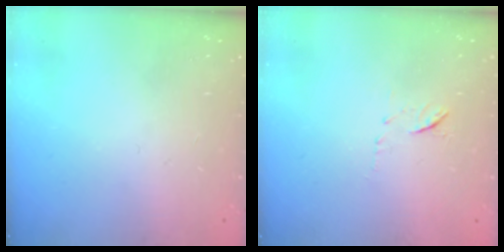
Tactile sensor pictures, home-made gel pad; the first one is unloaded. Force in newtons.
{"total": 6.3, "press": 6.3, "slide": 0.7}